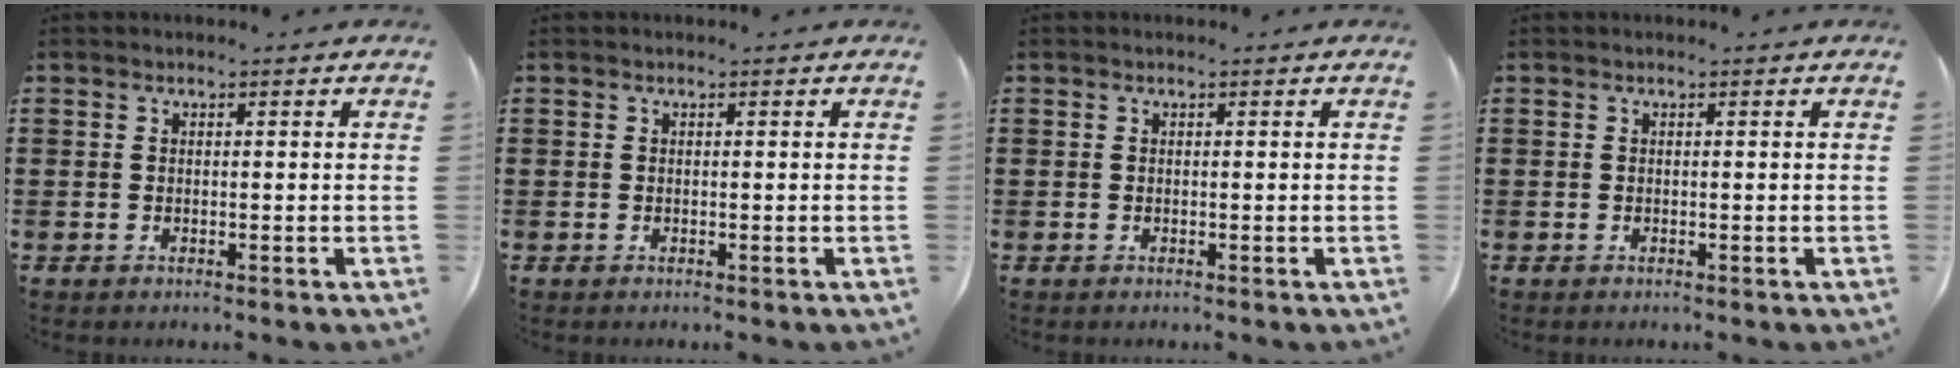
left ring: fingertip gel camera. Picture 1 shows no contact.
{"total": 0.0}
{"total": 0.0}
{"total": 0.0}